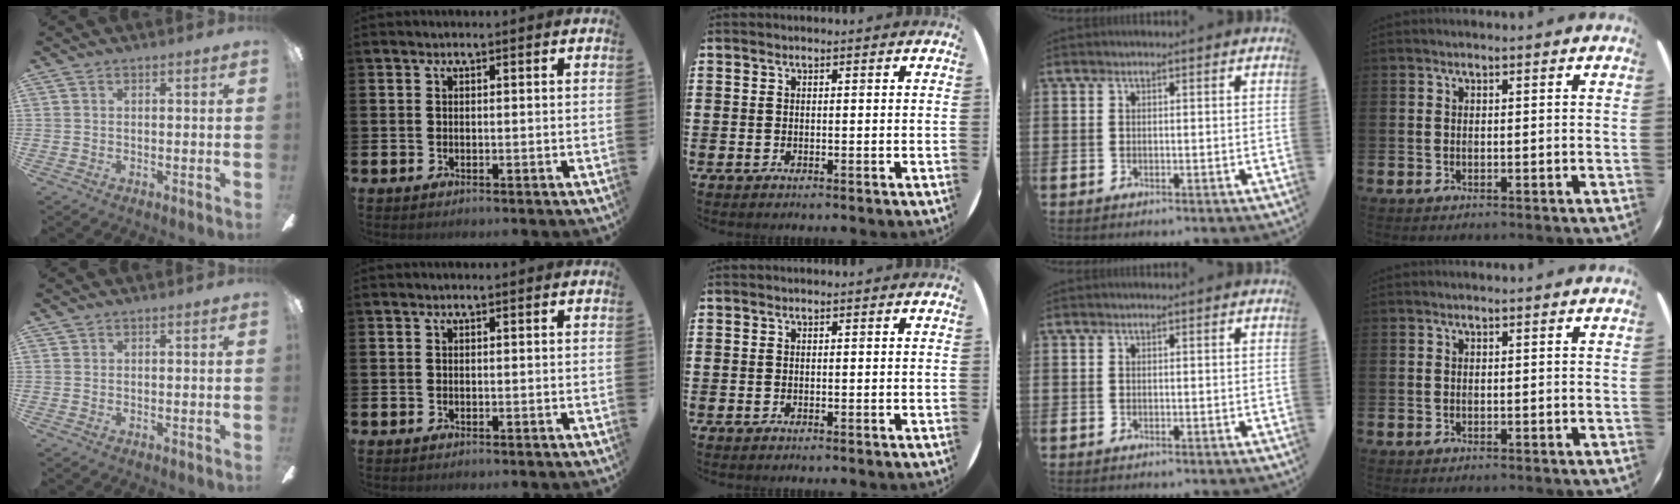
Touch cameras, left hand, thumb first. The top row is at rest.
{}